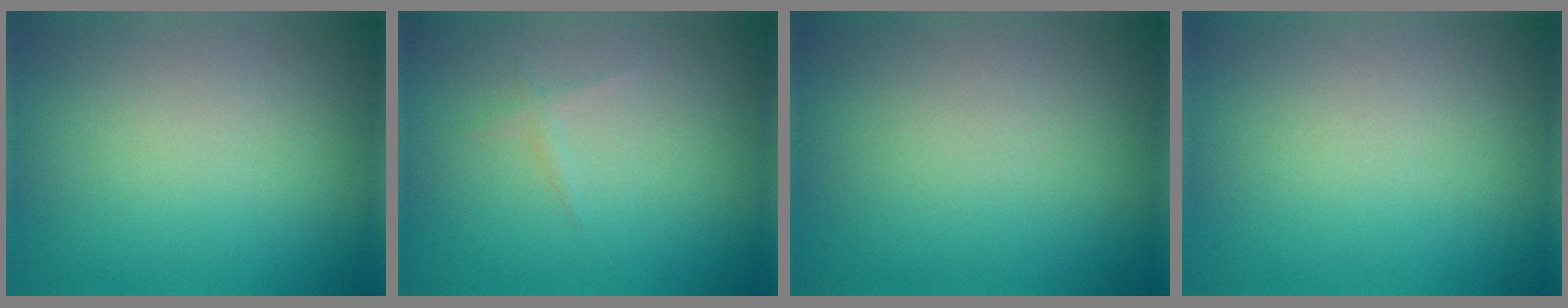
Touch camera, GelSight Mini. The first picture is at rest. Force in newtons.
{"total": 0.6, "press": 0.6, "slide": 0.0}
{"total": 0.0}
{"total": 0.0}